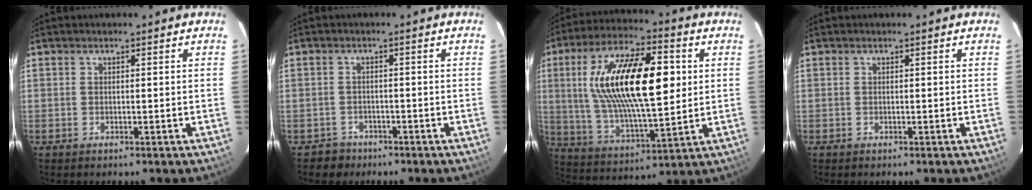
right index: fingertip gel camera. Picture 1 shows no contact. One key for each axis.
{"total": 3.2, "fx": -2.1, "fy": 2.4, "fz": -0.2, "tx": -0.004, "ty": 0.011, "tz": -0.032}
{"total": 22.4, "fx": 4.3, "fy": 8.2, "fz": 20.4, "tx": -0.376, "ty": 0.020, "tz": 0.084}
{"total": 0.0}